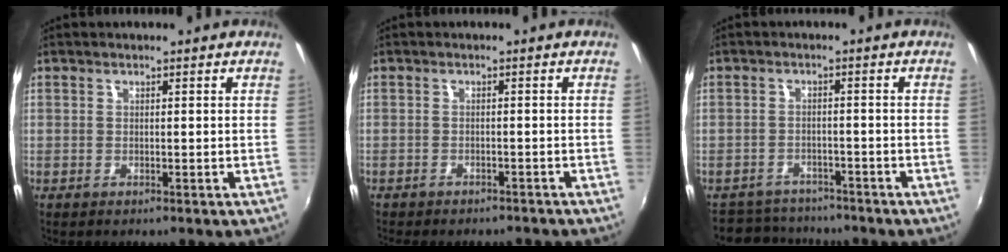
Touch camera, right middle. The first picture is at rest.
{"total": 6.7, "force": [-6.0, 2.0, 2.4], "torque": [-0.058, -0.019, -0.083]}
{"total": 7.4, "force": [-6.7, 3.0, 0.9], "torque": [-0.036, 0.007, -0.104]}